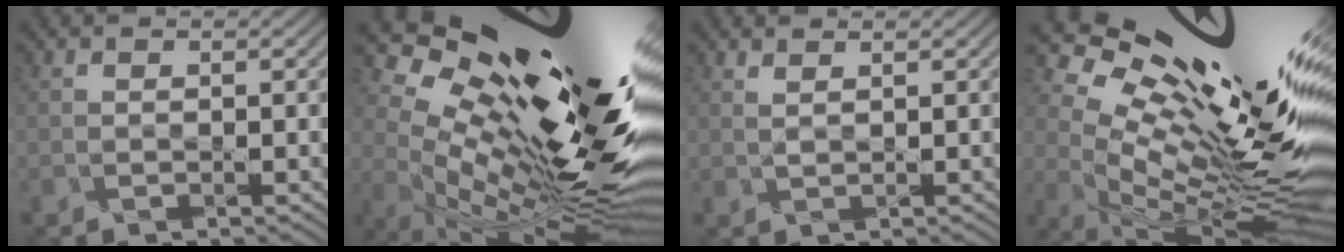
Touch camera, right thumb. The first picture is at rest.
{"total": 19.5, "force": [6.7, 6.6, 17.1], "torque": [-0.254, 0.007, 0.109]}
{"total": 1.5, "force": [1.3, 0.4, 0.7], "torque": [-0.007, -0.002, 0.021]}
{"total": 18.9, "force": [8.0, 6.0, 16.1], "torque": [-0.242, 0.016, 0.131]}